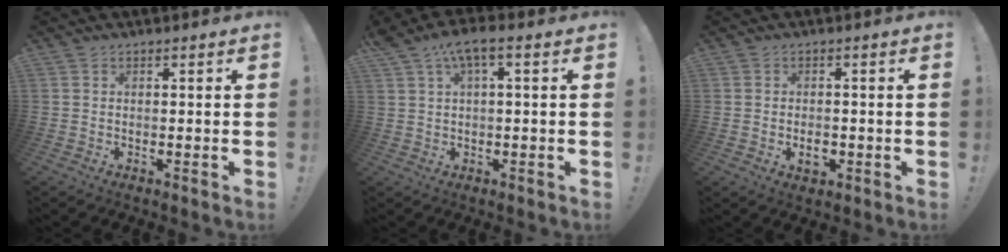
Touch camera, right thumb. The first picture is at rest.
{"total": 5.9, "force": [2.0, 1.9, 5.2], "torque": [-0.091, -0.003, 0.036]}
{"total": 3.4, "force": [-1.0, 2.4, 2.2], "torque": [-0.017, 0.001, -0.017]}